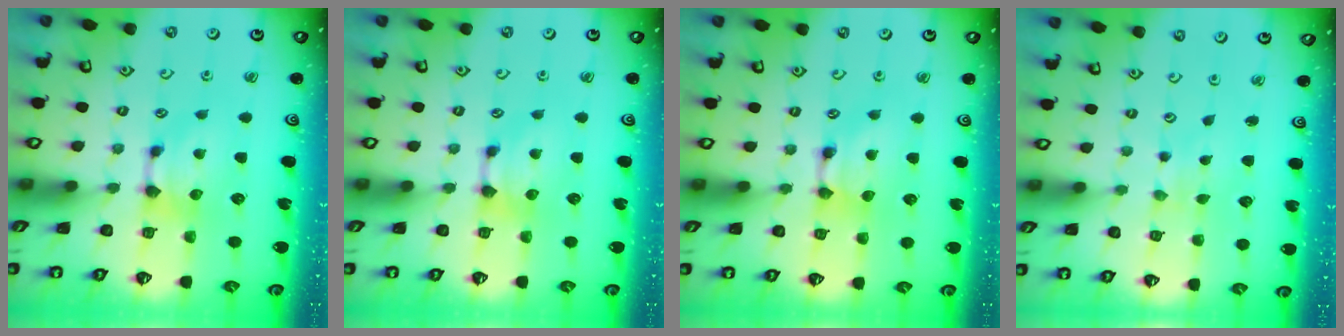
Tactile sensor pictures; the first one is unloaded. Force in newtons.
{"total": 0.0}
{"total": 1.2, "press": 1.2, "slide": 0.2}
{"total": 3.1, "press": 3.1, "slide": 0.1}